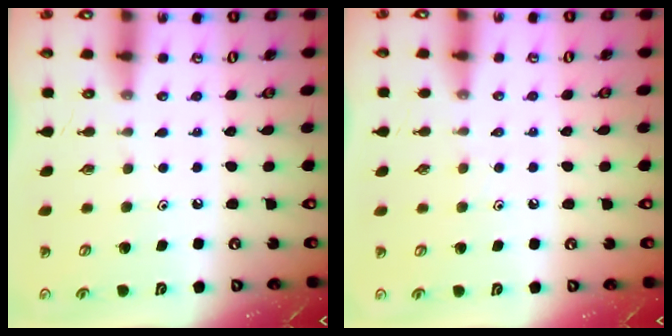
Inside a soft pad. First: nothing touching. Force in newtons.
{"total": 4.6, "press": 4.6, "slide": 0.5}